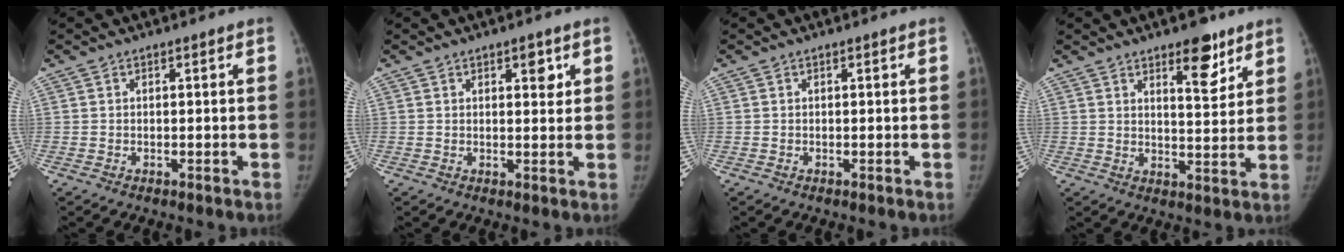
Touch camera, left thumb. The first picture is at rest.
{"total": 3.0, "force": [1.5, 1.5, 2.1], "torque": [-0.011, -0.006, 0.018]}
{"total": 0.0}
{"total": 7.6, "force": [4.9, 2.9, 5.1], "torque": [-0.048, -0.033, 0.070]}